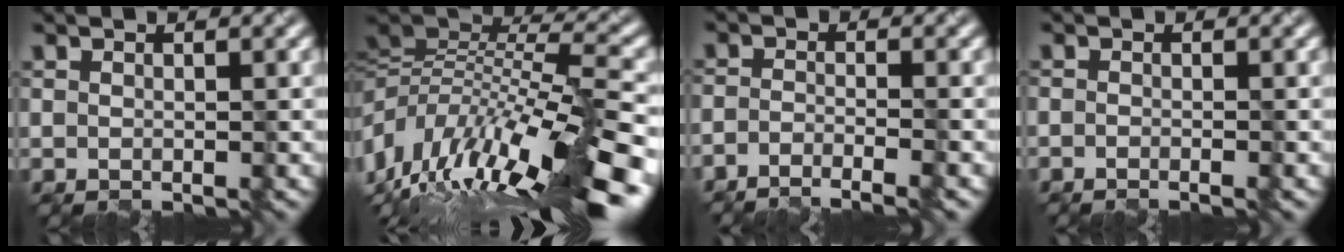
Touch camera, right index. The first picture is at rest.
{"total": 14.8, "force": [-4.1, 4.9, 13.3], "torque": [-0.237, 0.012, -0.064]}
{"total": 4.2, "force": [-3.4, 0.9, 2.4], "torque": [-0.035, -0.005, -0.055]}
{"total": 1.2, "force": [-0.7, 0.5, 0.9], "torque": [-0.001, -0.005, -0.014]}